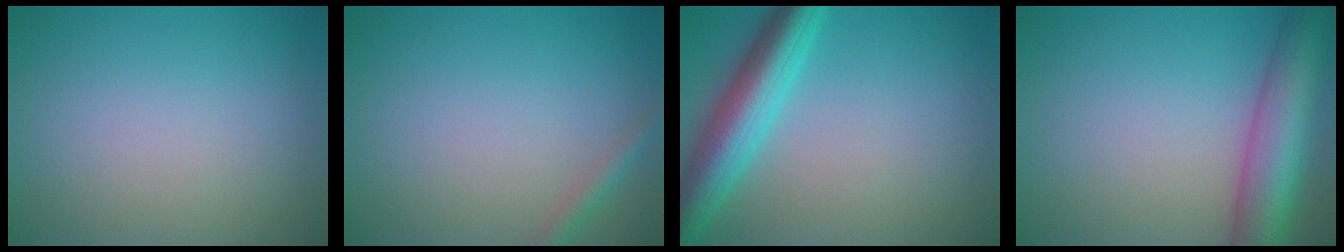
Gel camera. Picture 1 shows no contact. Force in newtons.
{"total": 1.4, "press": 1.4, "slide": 0.1}
{"total": 6.6, "press": 6.6, "slide": 0.2}
{"total": 8.4, "press": 8.4, "slide": 0.3}